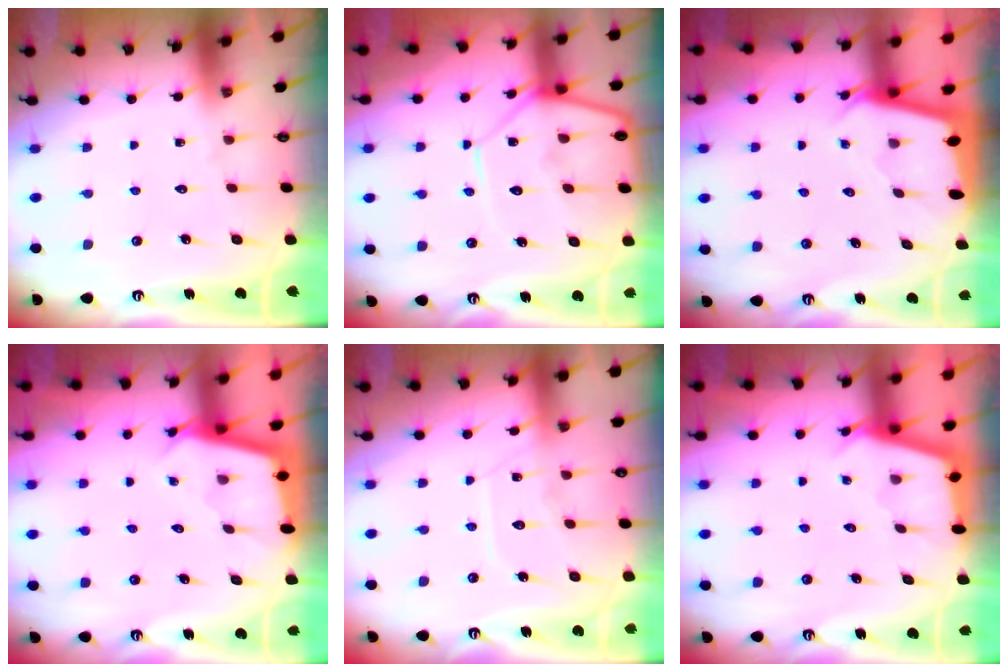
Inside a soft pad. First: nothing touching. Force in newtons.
{"total": 10.8, "press": 10.7, "slide": 0.9}
{"total": 2.0, "press": 2.0, "slide": 0.2}
{"total": 2.2, "press": 2.2, "slide": 0.2}
{"total": 8.9, "press": 8.9, "slide": 0.9}
{"total": 2.7, "press": 2.7, "slide": 0.3}